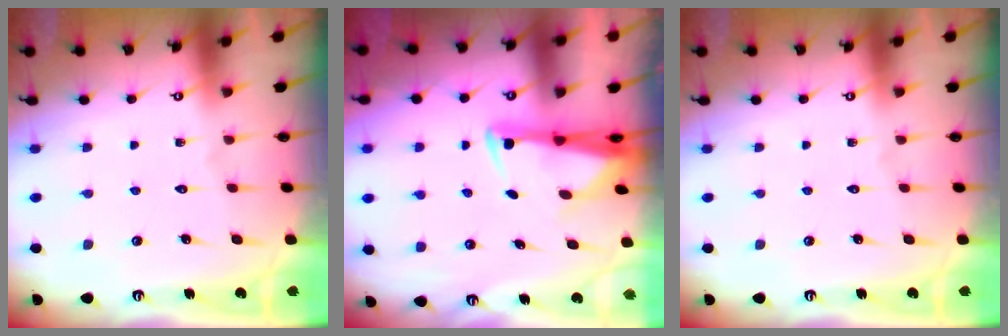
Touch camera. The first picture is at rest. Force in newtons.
{"total": 3.1, "press": 2.9, "slide": 1.0}
{"total": 0.0}